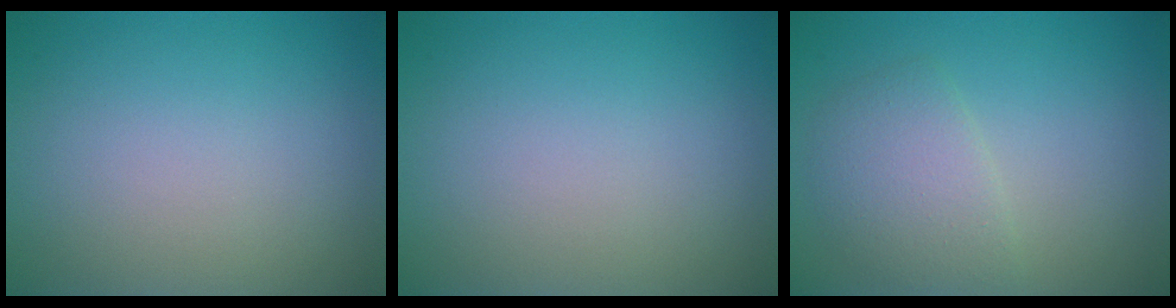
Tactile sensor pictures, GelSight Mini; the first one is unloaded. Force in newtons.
{"total": 0.0}
{"total": 3.0, "press": 3.0, "slide": 0.1}